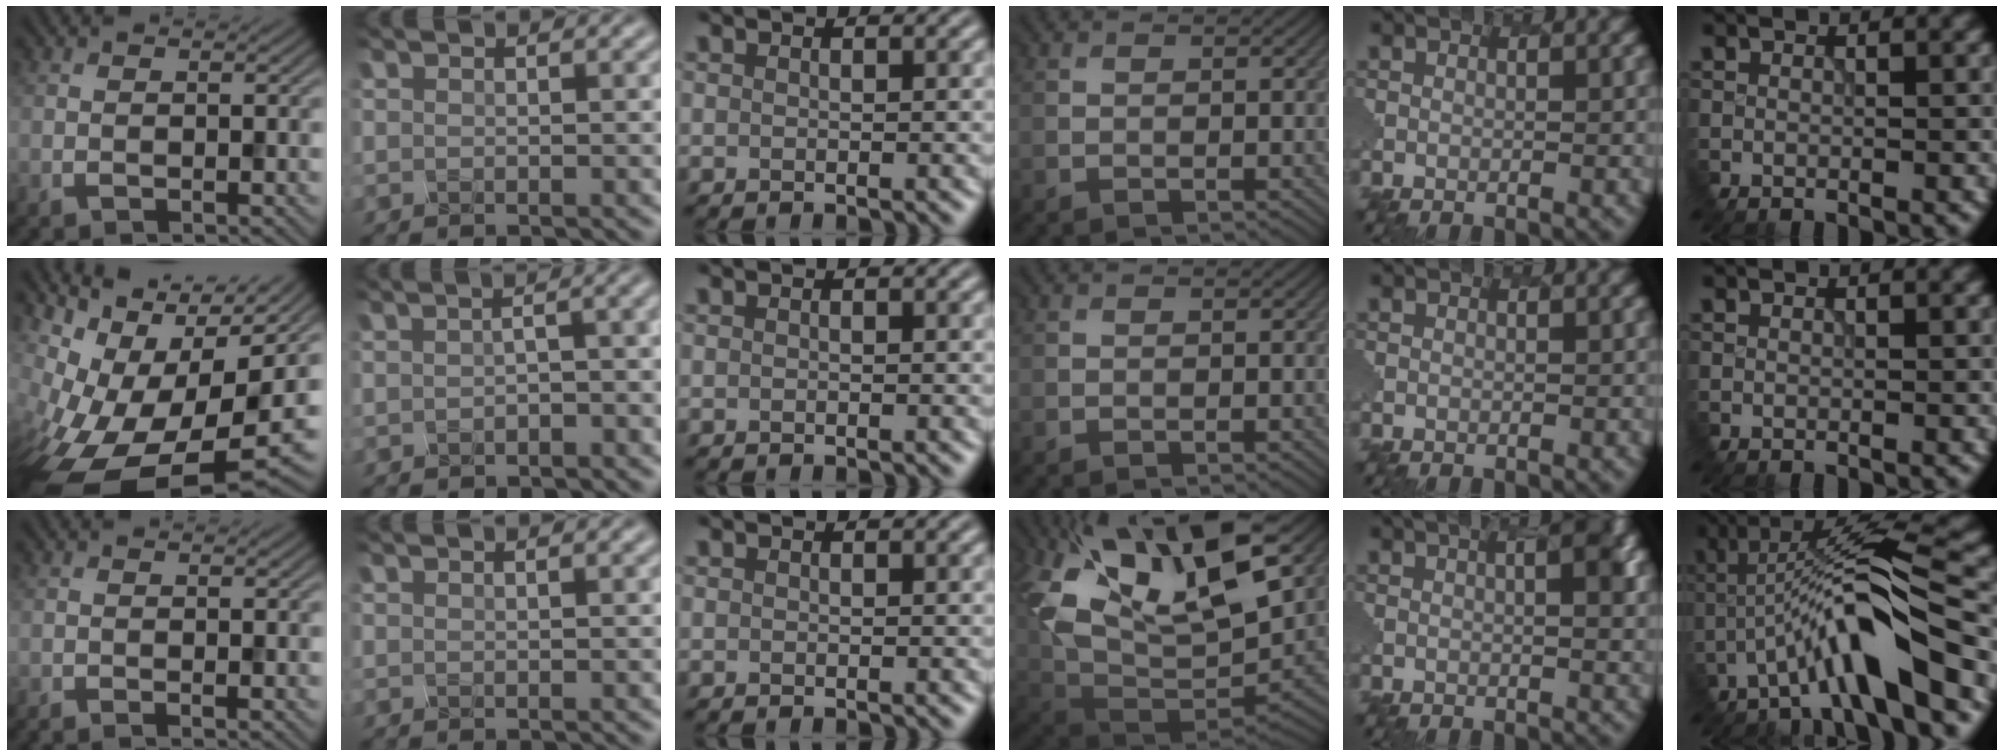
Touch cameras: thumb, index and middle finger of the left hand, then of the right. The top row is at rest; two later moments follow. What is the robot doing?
{"motion": "disassemble", "object": "hinged tin"}